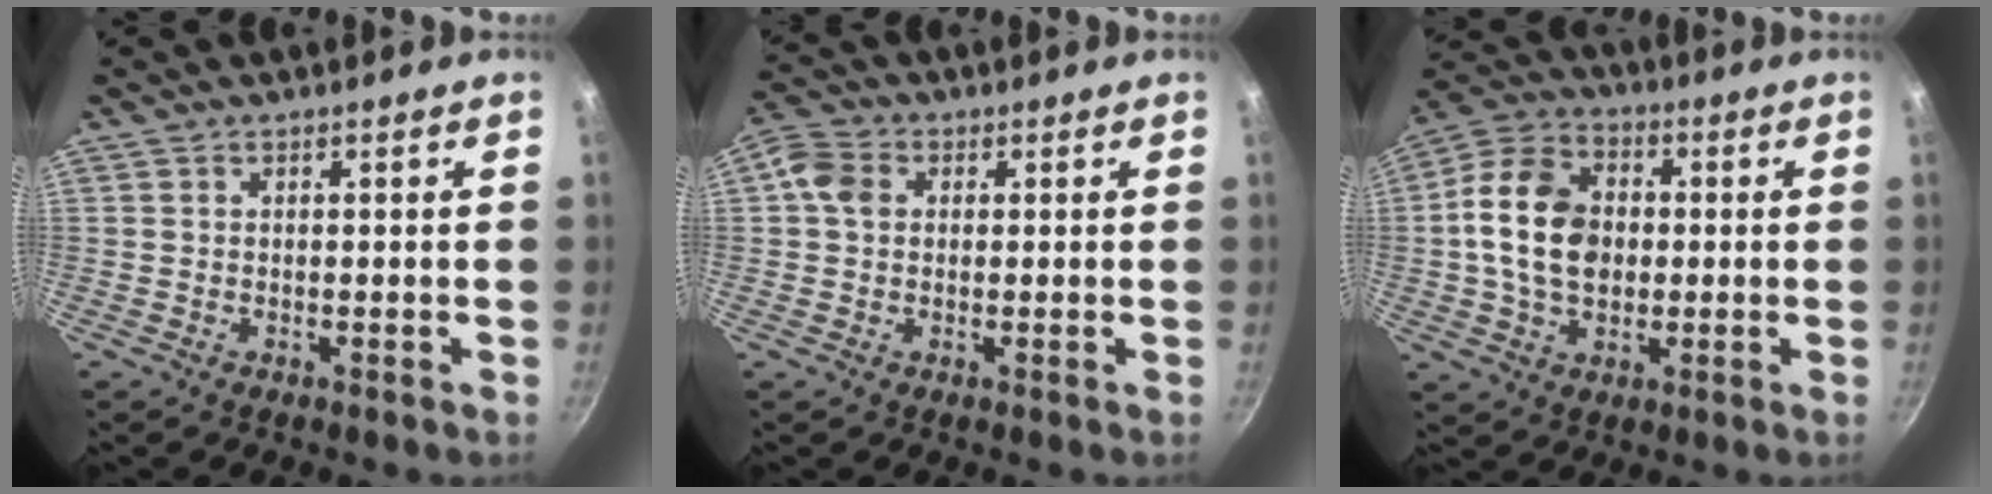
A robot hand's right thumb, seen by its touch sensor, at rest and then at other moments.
{"total": 5.2, "force": [0.6, 4.3, 2.9], "torque": [-0.043, 0.008, -0.003]}
{"total": 14.5, "force": [0.4, 10.4, 10.1], "torque": [-0.162, 0.017, -0.009]}